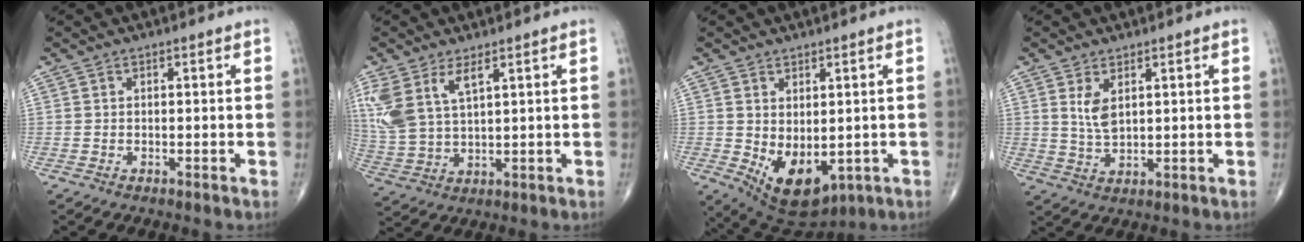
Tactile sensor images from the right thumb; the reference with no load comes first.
{"total": 10.4, "force": [4.9, 4.8, 7.7], "torque": [-0.179, -0.011, 0.113]}
{"total": 10.2, "force": [-1.6, 5.9, 8.1], "torque": [-0.111, -0.007, 0.004]}
{"total": 4.4, "force": [1.7, 2.1, 3.4], "torque": [-0.063, -0.013, 0.042]}